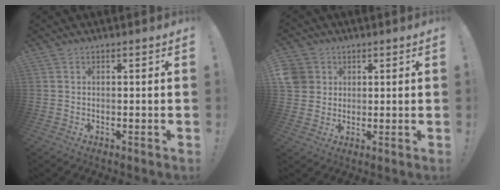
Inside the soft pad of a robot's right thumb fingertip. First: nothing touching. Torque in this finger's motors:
{"motor_torque": [-0.14, 0.26, 0.27, -0.04, 0.00]}